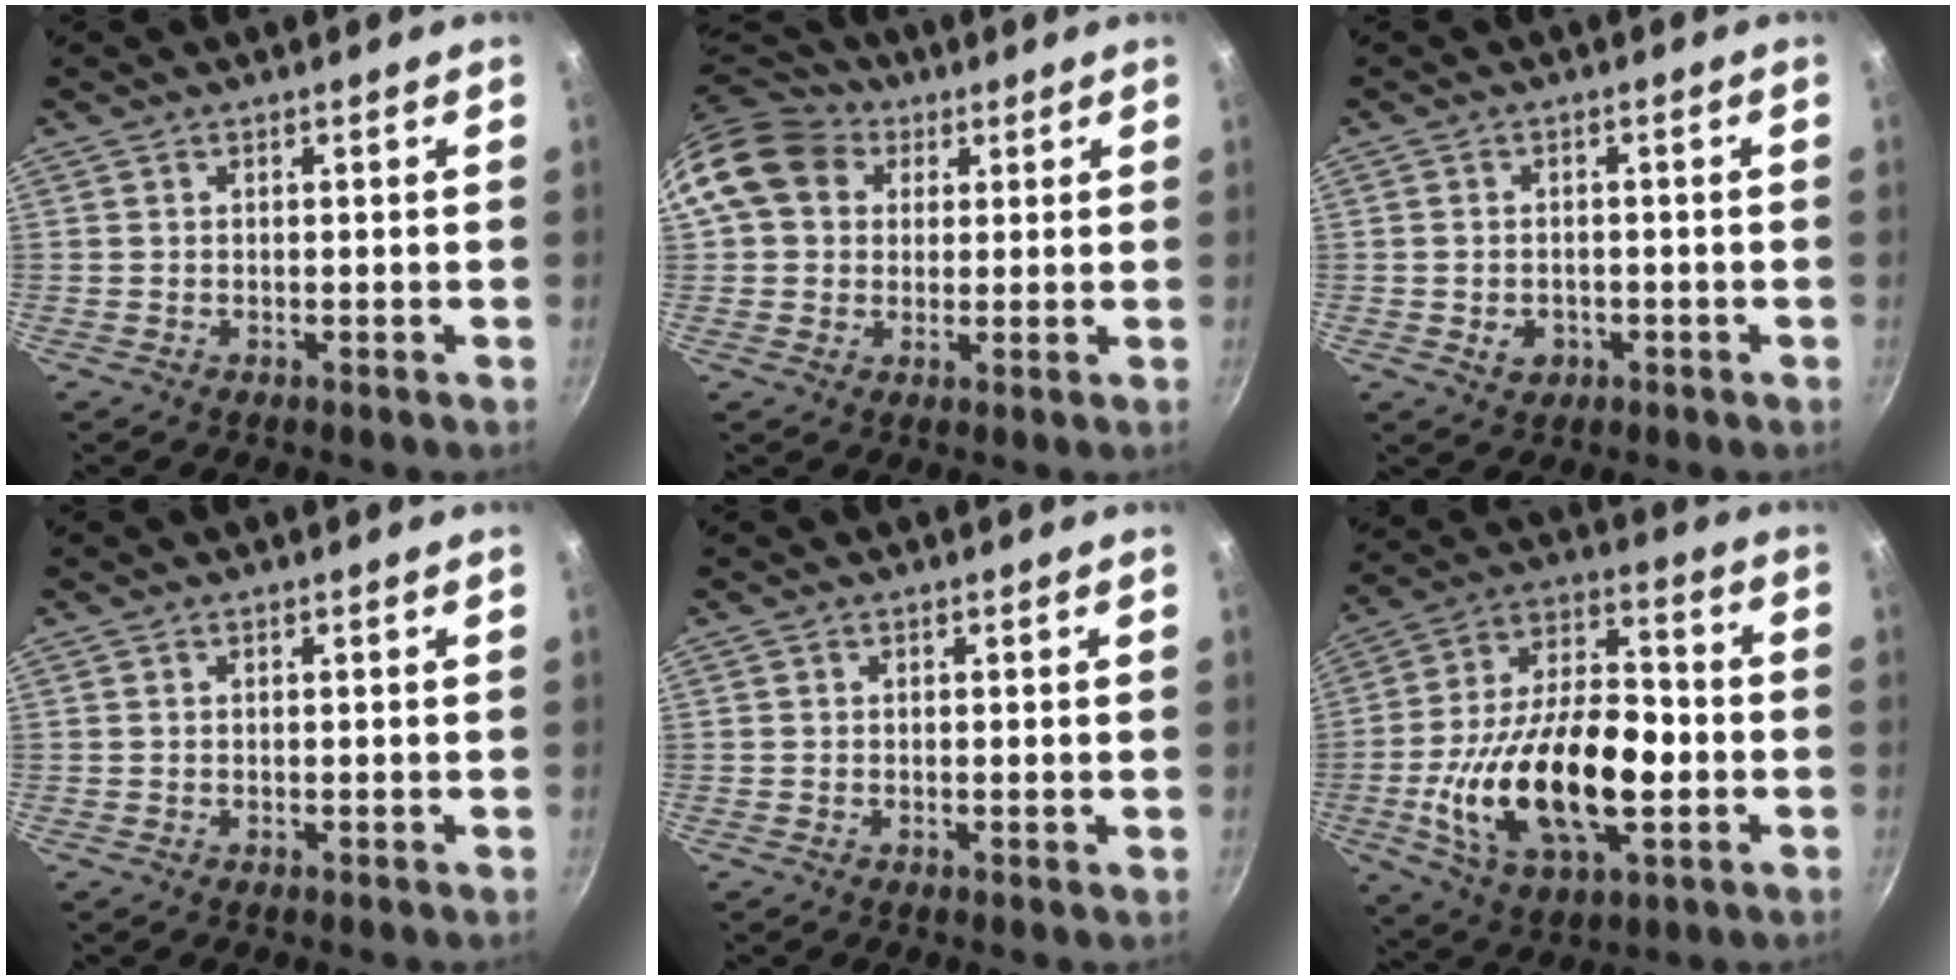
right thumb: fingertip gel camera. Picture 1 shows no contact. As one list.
[{"total": 12.8, "force": [4.7, 10.4, 5.7], "torque": [-0.086, 0.014, 0.071]}, {"total": 3.4, "force": [-1.1, 2.7, 1.7], "torque": [-0.019, 0.011, -0.010]}, {"total": 0.0}, {"total": 0.0}, {"total": 24.3, "force": [-4.9, 12.9, 20.0], "torque": [-0.343, 0.029, -0.083]}]